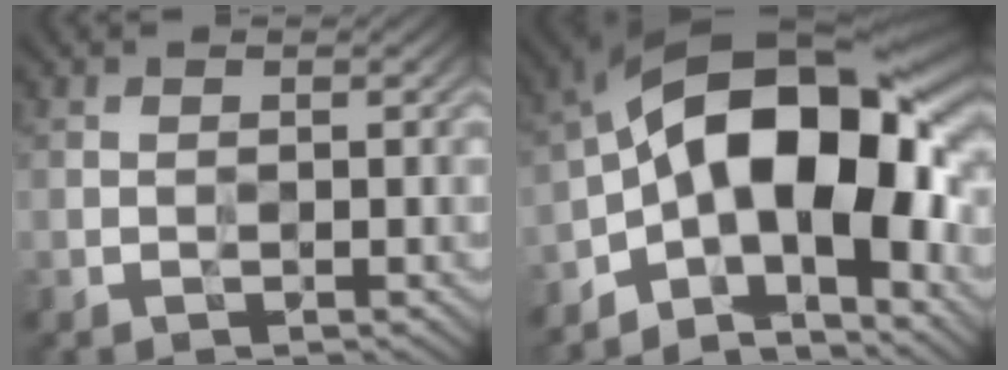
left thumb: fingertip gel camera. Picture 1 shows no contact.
{"total": 17.7, "force": [-4.3, 8.2, 15.1], "torque": [-0.232, 0.008, -0.079]}